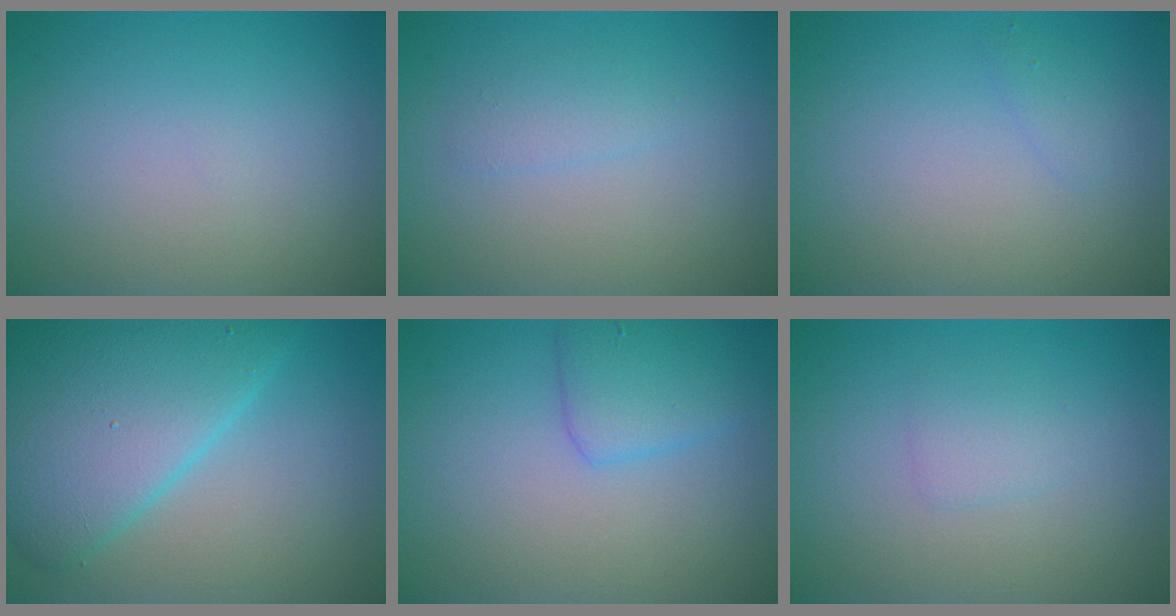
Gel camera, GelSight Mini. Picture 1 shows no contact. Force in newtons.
{"total": 1.2, "press": 1.2, "slide": 0.1}
{"total": 0.8, "press": 0.8, "slide": 0.0}
{"total": 9.4, "press": 9.4, "slide": 0.2}
{"total": 2.8, "press": 2.8, "slide": 0.1}
{"total": 1.2, "press": 1.2, "slide": 0.1}